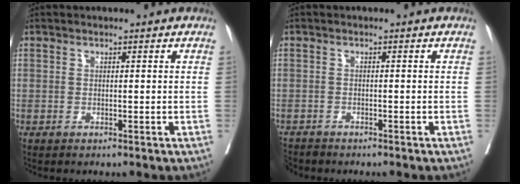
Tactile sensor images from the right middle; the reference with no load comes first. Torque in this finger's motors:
{"motor_torque": [-0.04, -0.01, -0.05, 0.00]}